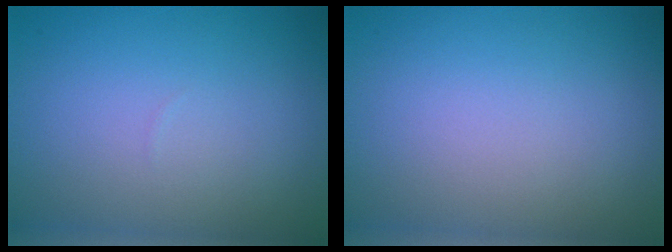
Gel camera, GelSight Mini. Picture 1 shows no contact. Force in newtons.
{"total": 0.0}